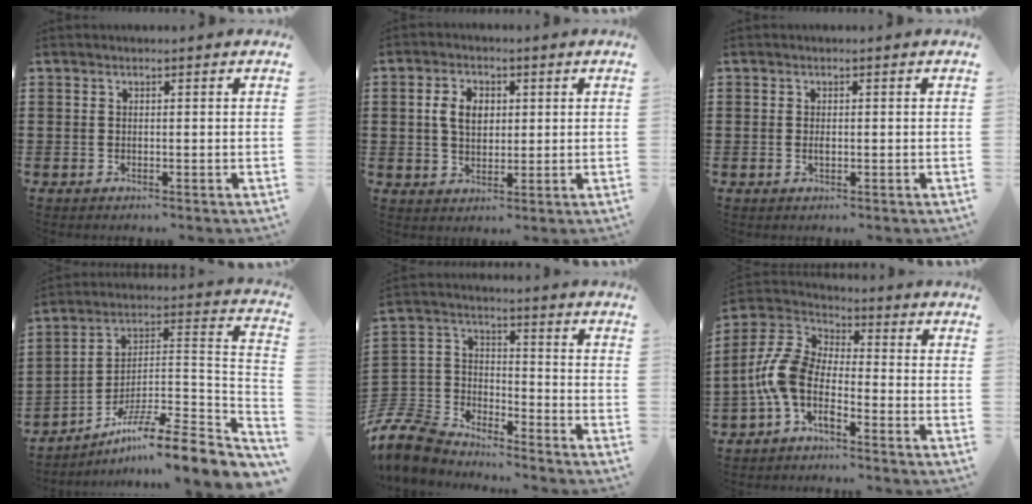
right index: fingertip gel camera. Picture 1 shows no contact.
{"total": 4.8, "force": [0.9, 3.3, 3.4], "torque": [-0.082, 0.011, 0.010]}
{"total": 0.9, "force": [-0.1, 0.4, 0.8], "torque": [-0.016, -0.001, -0.002]}
{"total": 9.7, "force": [-7.4, 0.8, 6.2], "torque": [-0.096, 0.000, -0.149]}
{"total": 7.8, "force": [-7.2, 2.8, 1.2], "torque": [-0.068, 0.003, -0.153]}
{"total": 7.7, "force": [-3.2, 3.8, 5.9], "torque": [-0.178, -0.027, -0.076]}